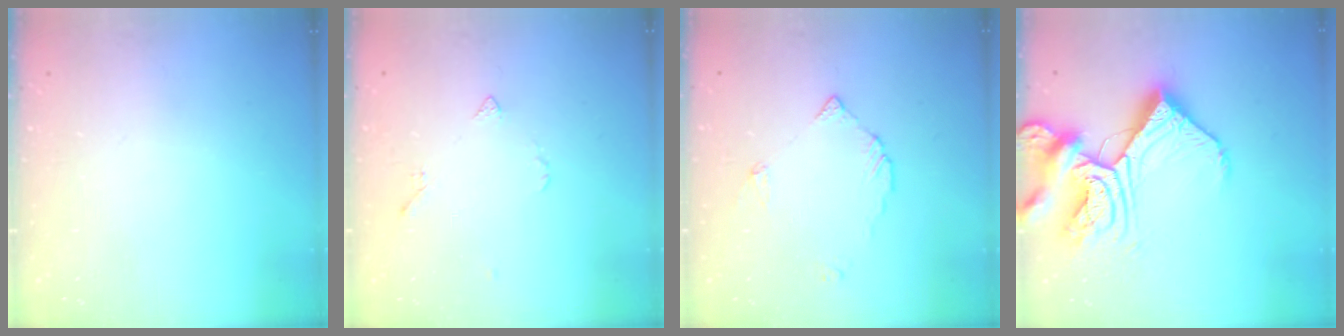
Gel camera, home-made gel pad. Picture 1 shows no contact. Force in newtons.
{"total": 3.8, "press": 3.7, "slide": 0.7}
{"total": 3.4, "press": 3.4, "slide": 0.2}
{"total": 18.1, "press": 18.0, "slide": 1.9}